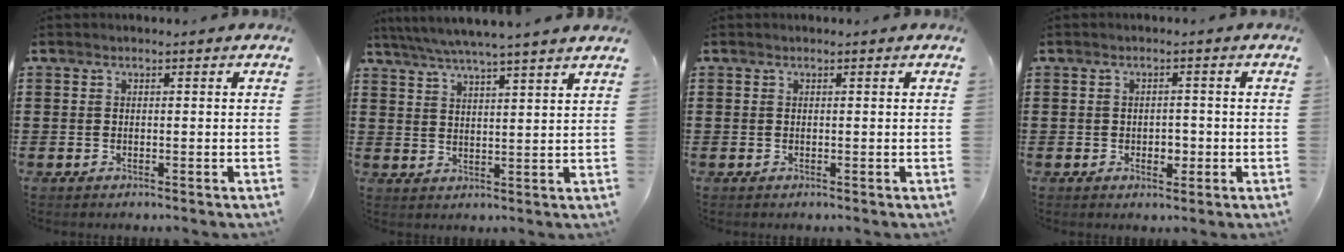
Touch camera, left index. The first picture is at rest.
{"total": 4.7, "force": [4.3, -0.5, 1.7], "torque": [-0.047, -0.022, 0.074]}
{"total": 0.0}
{"total": 2.2, "force": [-0.4, 1.5, 1.5], "torque": [-0.030, 0.004, -0.011]}